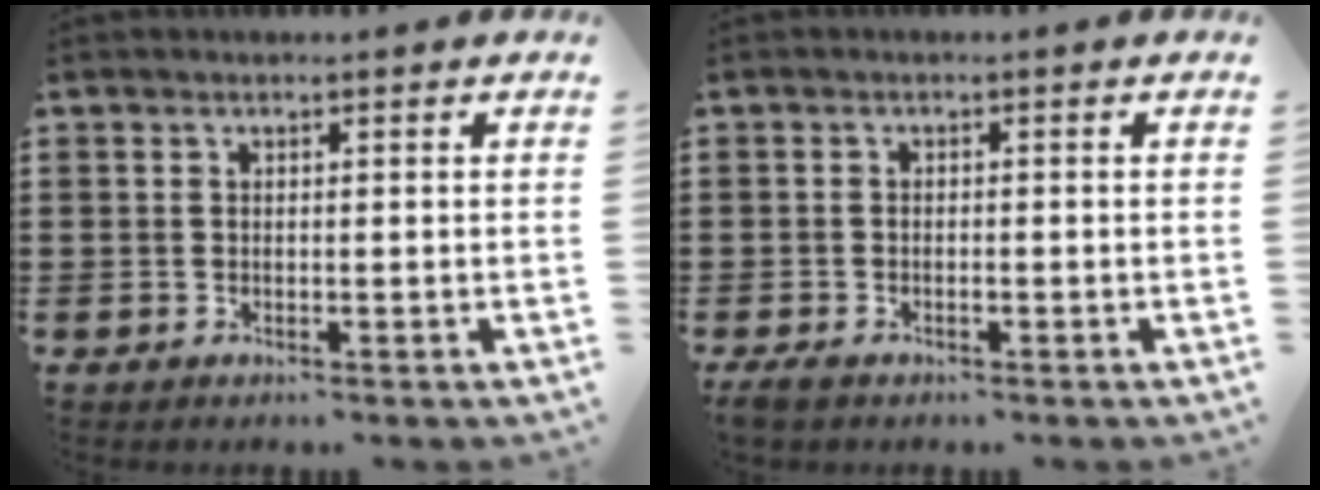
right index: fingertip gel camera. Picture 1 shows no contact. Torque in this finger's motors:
{"motor_torque": [2.14, 0.00, 0.26, 0.04]}